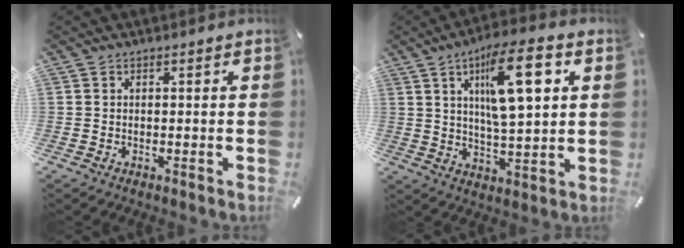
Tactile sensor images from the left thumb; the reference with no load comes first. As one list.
[{"total": 15.5, "force": [6.0, 5.0, 13.4], "torque": [-0.219, -0.011, 0.091]}]